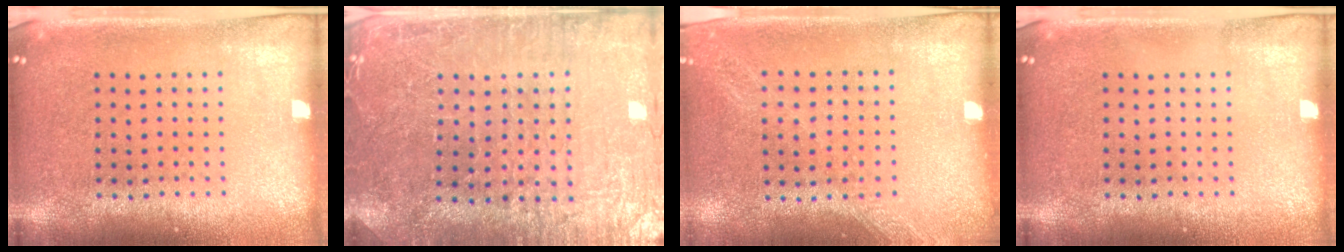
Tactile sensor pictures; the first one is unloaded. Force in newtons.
{"total": 3.3, "press": 3.3, "slide": 0.3}
{"total": 1.2, "press": 1.2, "slide": 0.4}
{"total": 0.0}